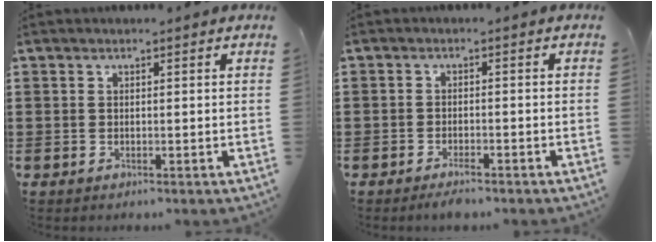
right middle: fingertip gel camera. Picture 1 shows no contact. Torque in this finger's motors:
{"motor_torque": [1.72, 0.42, 0.00, -0.05]}